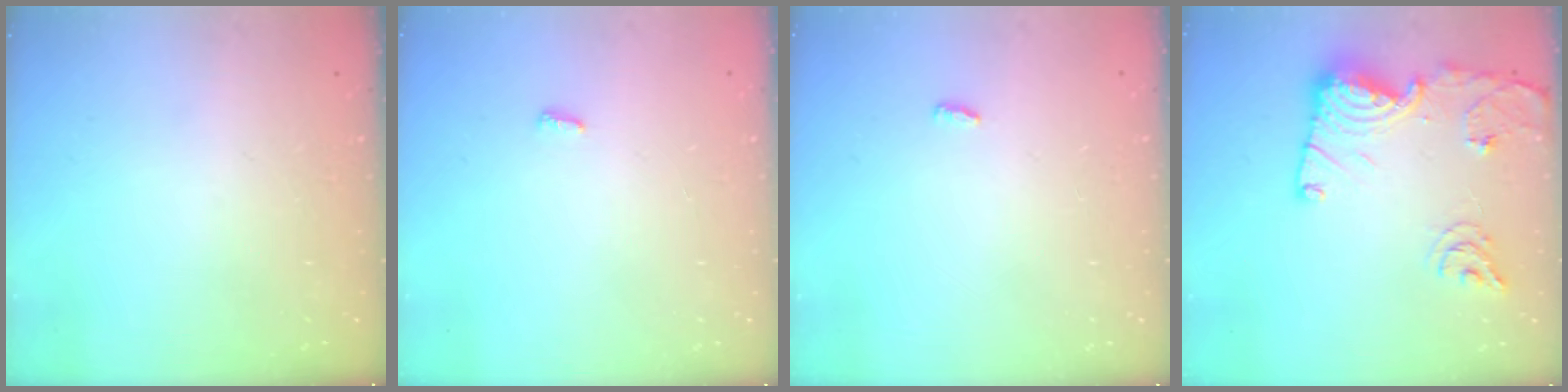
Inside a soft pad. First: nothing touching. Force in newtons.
{"total": 2.8, "press": 2.8, "slide": 0.5}
{"total": 2.9, "press": 2.6, "slide": 1.3}
{"total": 16.5, "press": 16.5, "slide": 1.7}